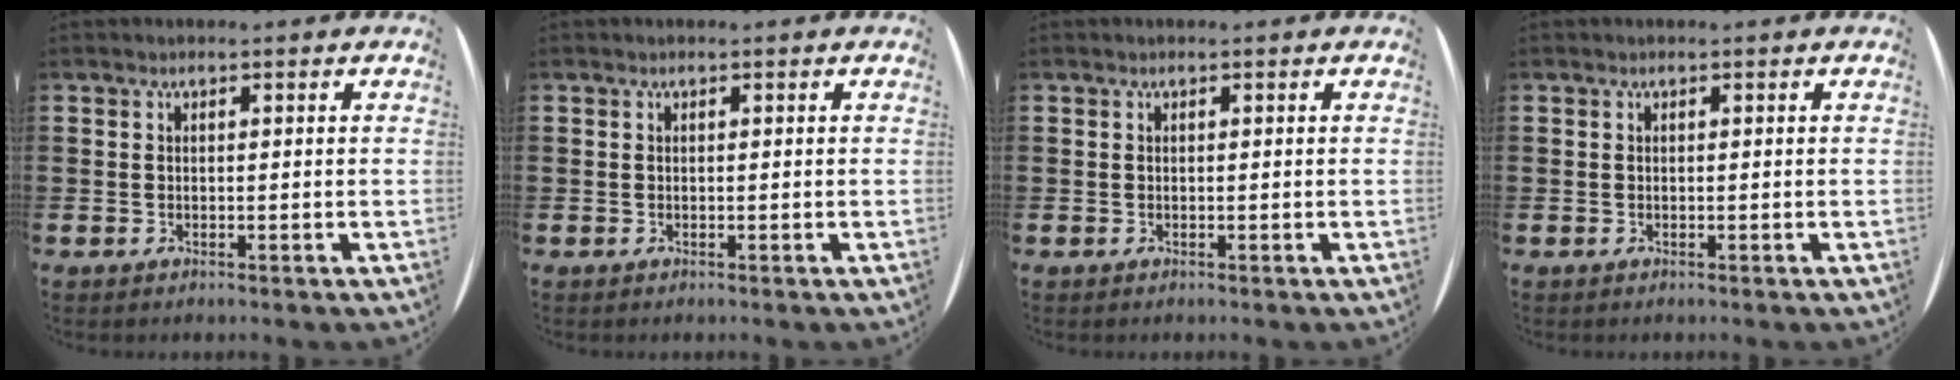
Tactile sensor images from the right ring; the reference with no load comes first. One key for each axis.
{"total": 0.0}
{"total": 0.0}
{"total": 0.0}